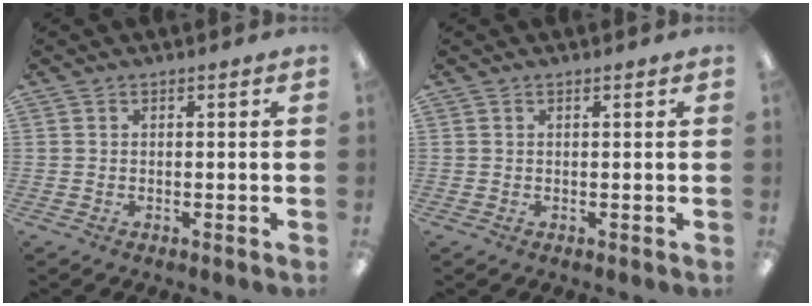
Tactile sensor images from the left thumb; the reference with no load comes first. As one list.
[{"total": 0.0}]